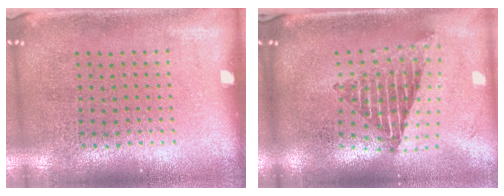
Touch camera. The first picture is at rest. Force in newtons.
{"total": 2.2, "press": 1.6, "slide": 1.5}